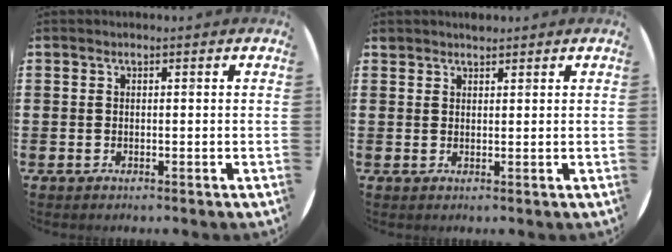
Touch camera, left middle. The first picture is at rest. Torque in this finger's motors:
{"motor_torque": [0.12, -0.11, -0.07, 0.01]}